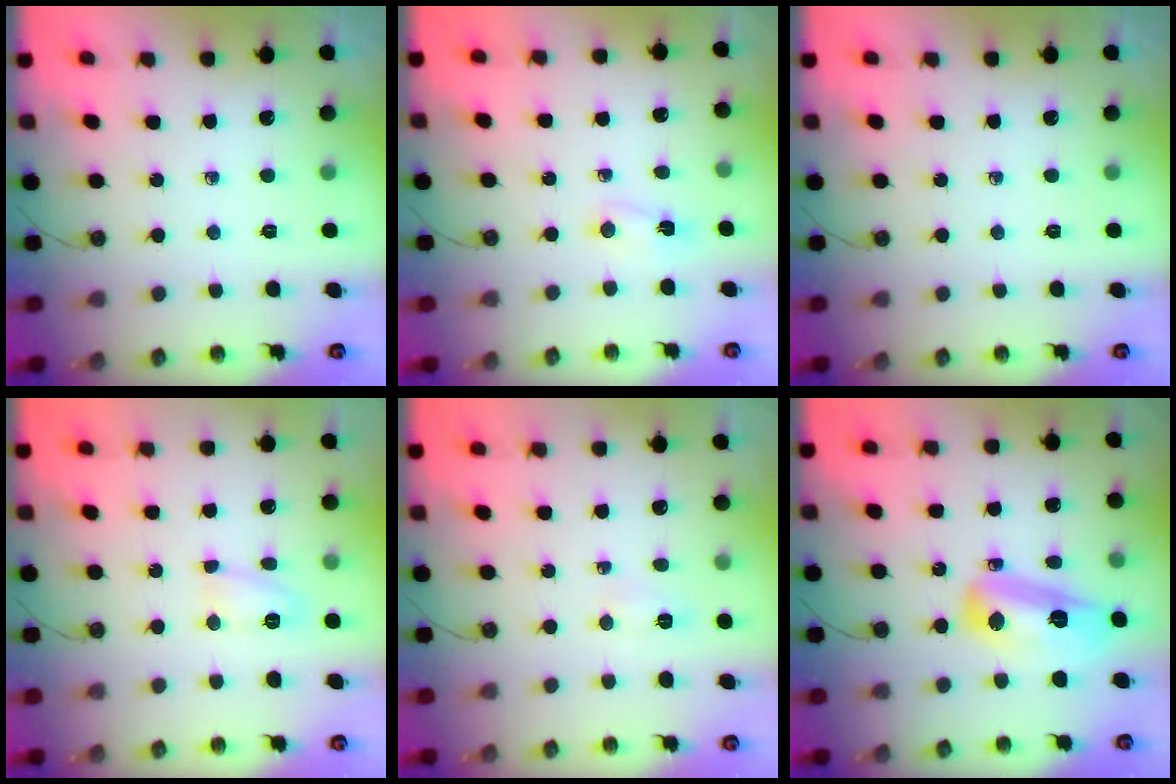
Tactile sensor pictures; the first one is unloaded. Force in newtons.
{"total": 2.8, "press": 2.7, "slide": 0.5}
{"total": 0.0}
{"total": 6.0, "press": 6.0, "slide": 0.6}
{"total": 3.1, "press": 2.8, "slide": 1.3}
{"total": 13.2, "press": 13.1, "slide": 1.3}